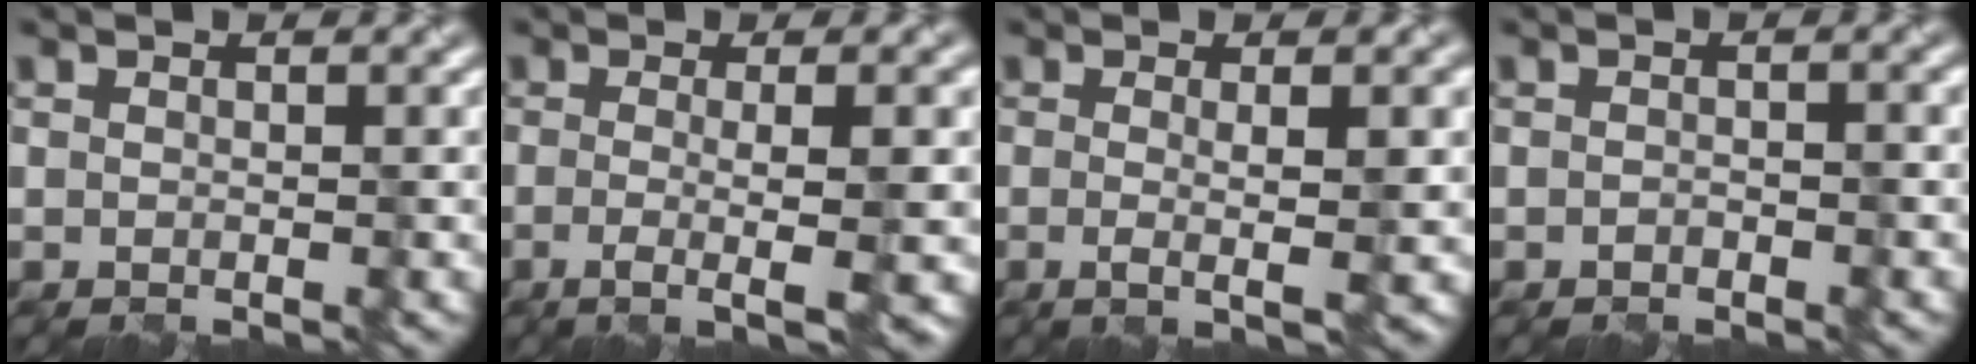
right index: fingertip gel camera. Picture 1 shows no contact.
{"total": 5.8, "force": [-0.7, 1.5, 5.5], "torque": [-0.077, -0.003, -0.013]}
{"total": 4.2, "force": [0.0, 1.0, 4.1], "torque": [-0.059, 0.001, -0.002]}
{"total": 1.3, "force": [-0.8, 0.5, 1.0], "torque": [-0.005, 0.006, -0.009]}